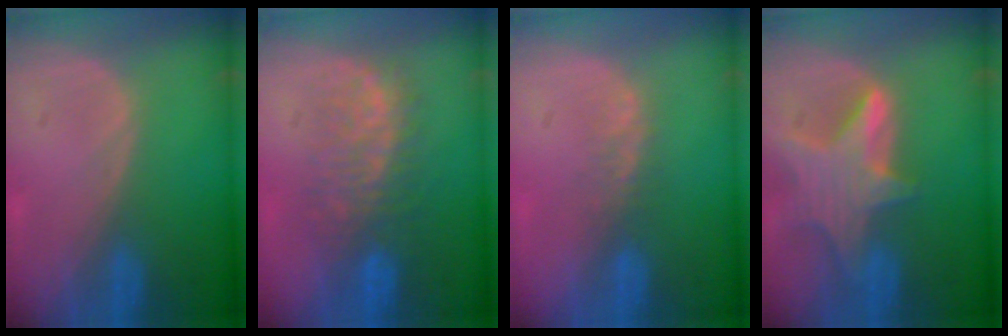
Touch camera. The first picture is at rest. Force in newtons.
{"total": 8.3, "press": 7.9, "slide": 2.5}
{"total": 2.5, "press": 1.9, "slide": 1.5}
{"total": 7.9, "press": 7.2, "slide": 3.3}